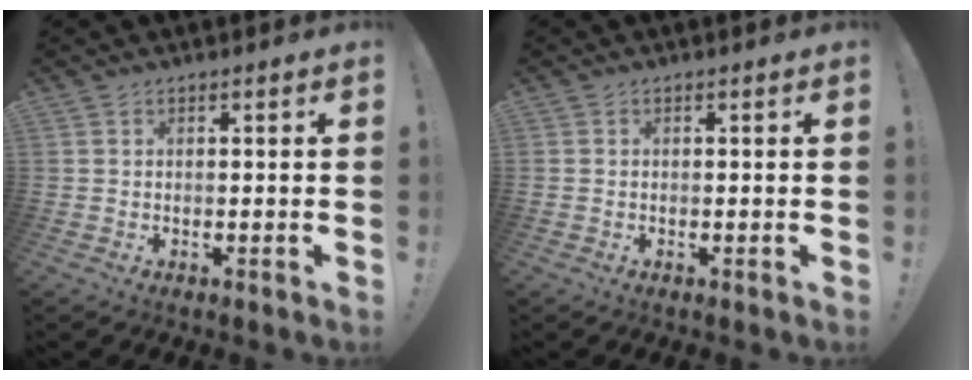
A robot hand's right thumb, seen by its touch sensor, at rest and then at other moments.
{"total": 0.0}